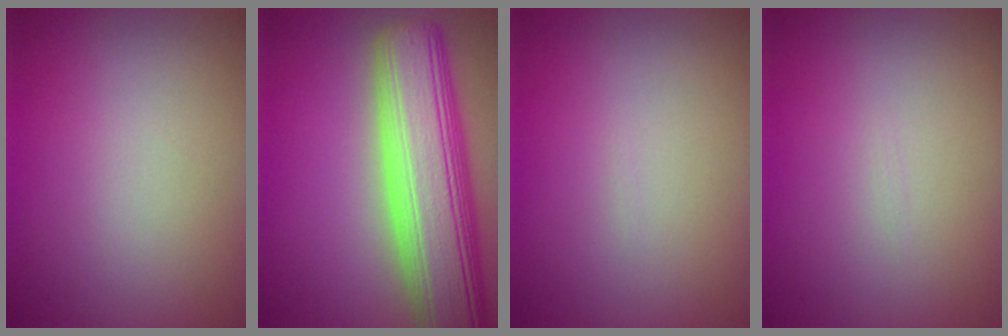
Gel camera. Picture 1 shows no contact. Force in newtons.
{"total": 12.1, "press": 12.0, "slide": 1.3}
{"total": 0.0}
{"total": 0.0}